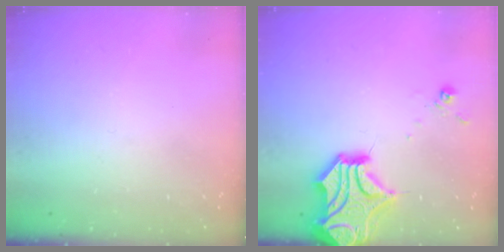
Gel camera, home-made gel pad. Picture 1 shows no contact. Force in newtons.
{"total": 7.1, "press": 6.7, "slide": 2.4}